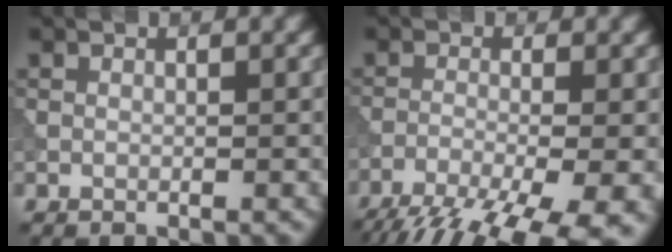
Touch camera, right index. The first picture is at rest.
{"total": 11.9, "force": [-8.3, 3.4, 7.8], "torque": [-0.135, -0.041, -0.113]}